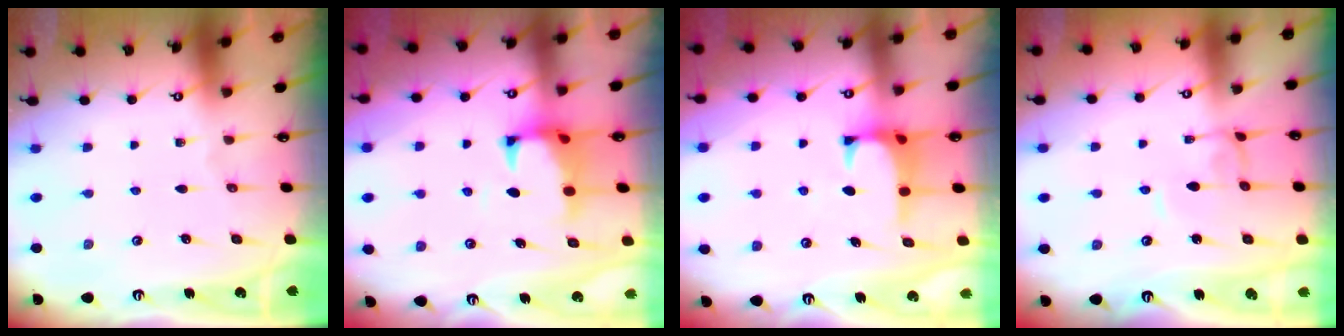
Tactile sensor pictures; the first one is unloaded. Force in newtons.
{"total": 1.5, "press": 1.1, "slide": 1.1}
{"total": 0.7, "press": 0.0, "slide": 0.7}
{"total": 2.1, "press": 2.1, "slide": 0.2}